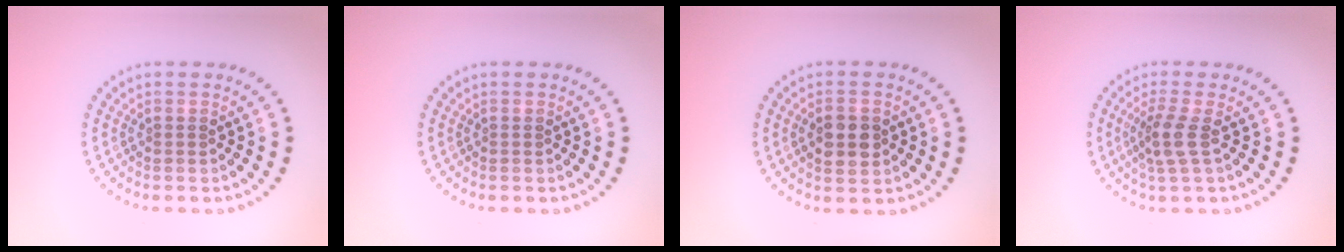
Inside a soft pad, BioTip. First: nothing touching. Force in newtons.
{"total": 0.0}
{"total": 3.0, "press": 3.0, "slide": 0.1}
{"total": 2.6, "press": 2.0, "slide": 1.6}